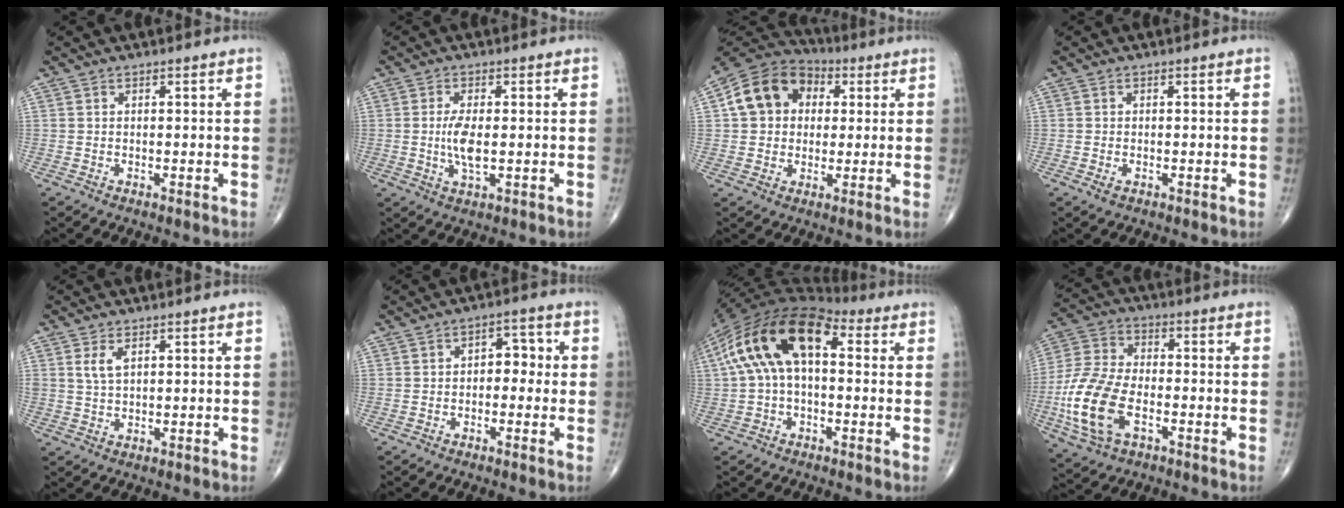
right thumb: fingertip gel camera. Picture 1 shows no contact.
{"total": 5.2, "force": [-0.2, 1.9, 4.8], "torque": [-0.104, -0.008, -0.005]}
{"total": 13.2, "force": [2.6, 10.7, 7.4], "torque": [-0.111, 0.018, 0.032]}
{"total": 1.3, "force": [-0.5, 0.8, 1.0], "torque": [-0.020, 0.000, -0.008]}
{"total": 3.1, "force": [1.3, 1.5, 2.3], "torque": [-0.047, -0.002, 0.031]}
{"total": 4.3, "force": [-0.2, 2.8, 3.3], "torque": [-0.018, 0.019, -0.014]}
{"total": 17.0, "force": [2.8, 9.2, 14.0], "torque": [-0.261, 0.047, 0.037]}
{"total": 15.5, "force": [-4.6, 8.6, 12.0], "torque": [-0.258, 0.014, -0.091]}